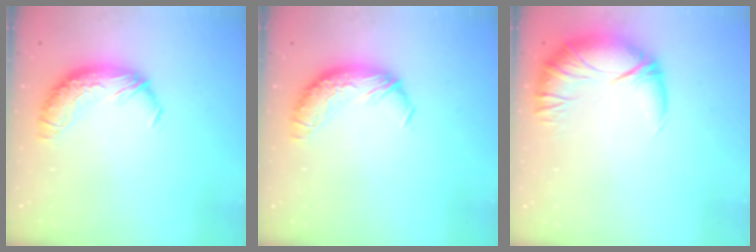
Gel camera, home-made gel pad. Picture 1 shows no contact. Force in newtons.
{"total": 0.0}
{"total": 2.7, "press": 0.9, "slide": 2.5}